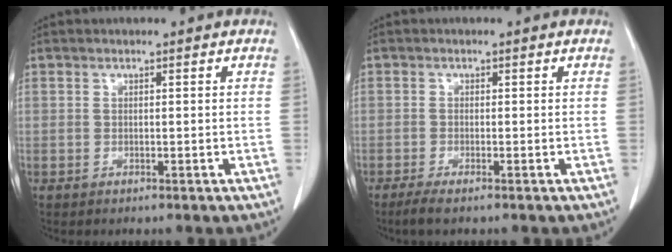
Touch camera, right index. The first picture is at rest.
{"total": 2.3, "force": [-1.7, 0.2, 1.5], "torque": [-0.032, -0.007, -0.032]}